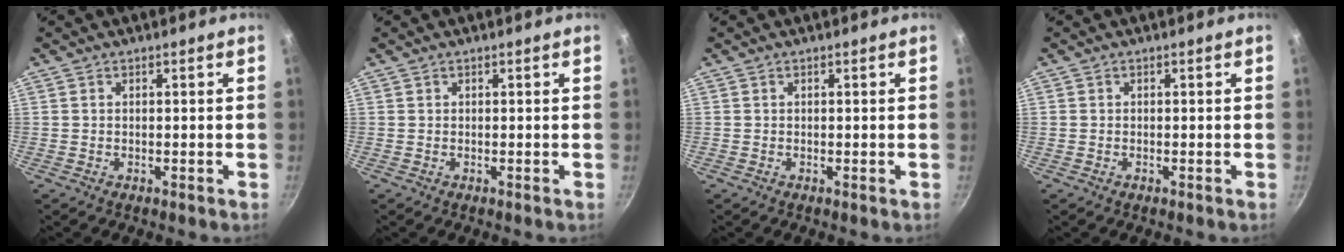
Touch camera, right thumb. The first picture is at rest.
{"total": 0.0}
{"total": 0.0}
{"total": 0.6, "force": [-0.3, 0.4, 0.2], "torque": [-0.003, 0.001, -0.007]}